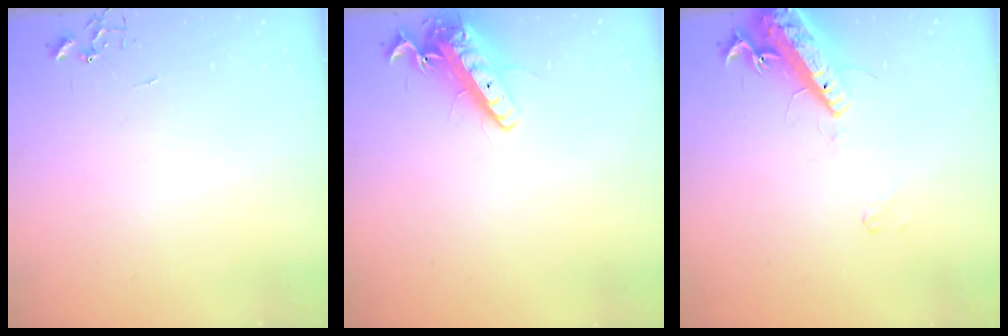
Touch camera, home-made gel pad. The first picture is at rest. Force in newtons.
{"total": 13.9, "press": 13.7, "slide": 2.5}
{"total": 15.7, "press": 15.3, "slide": 3.5}